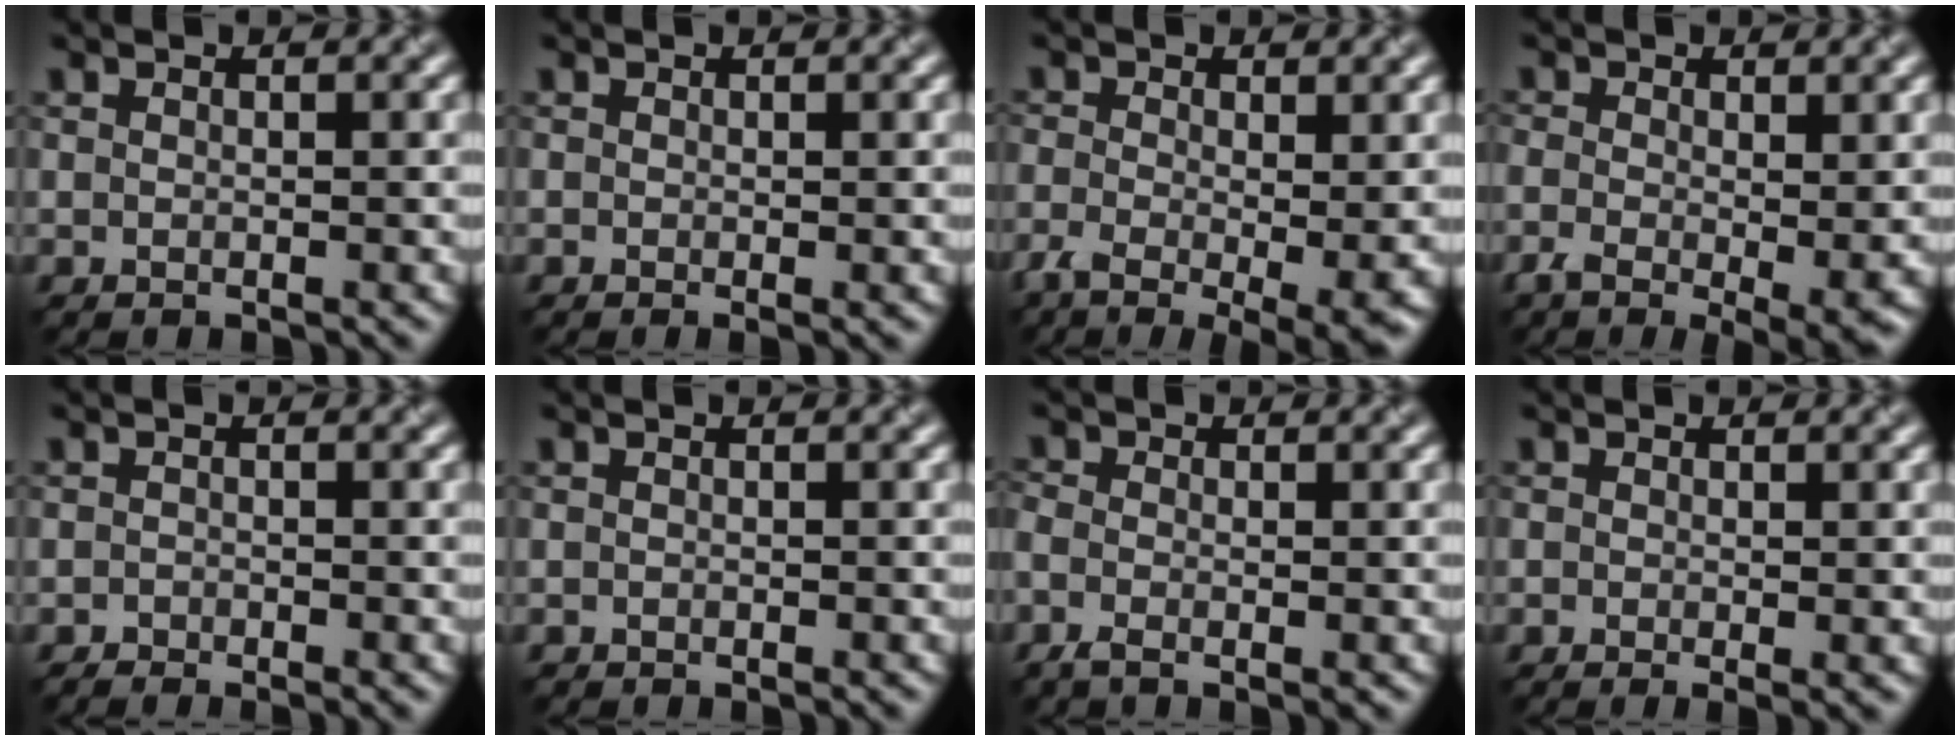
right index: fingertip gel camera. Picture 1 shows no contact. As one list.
[{"total": 0.9, "force": [-0.2, 0.2, 0.8], "torque": [-0.014, -0.004, -0.004]}, {"total": 6.7, "force": [-2.4, 2.8, 5.6], "torque": [-0.111, -0.017, -0.043]}, {"total": 5.2, "force": [-1.4, 2.2, 4.5], "torque": [-0.088, -0.011, -0.027]}, {"total": 1.4, "force": [-1.3, 0.1, 0.4], "torque": [-0.009, 0.000, -0.029]}, {"total": 0.6, "force": [-0.5, -0.1, -0.1], "torque": [0.005, -0.002, -0.012]}, {"total": 1.9, "force": [-1.1, 0.7, 1.4], "torque": [-0.036, -0.001, -0.034]}, {"total": 1.8, "force": [-0.4, 0.5, 1.7], "torque": [-0.028, -0.008, -0.006]}]